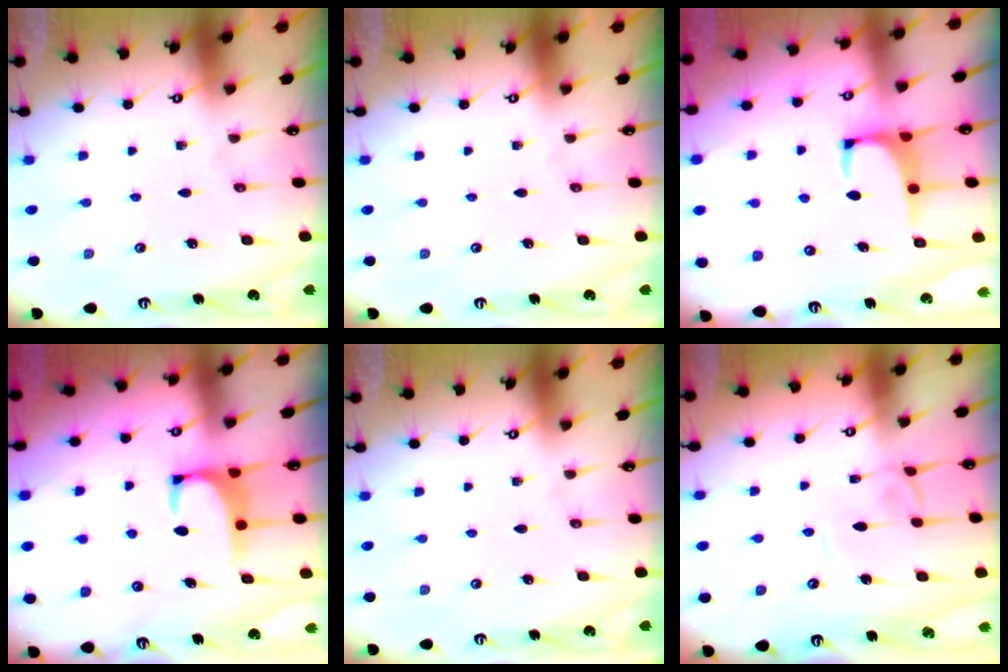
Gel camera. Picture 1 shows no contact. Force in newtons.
{"total": 0.0}
{"total": 0.9, "press": 0.6, "slide": 0.7}
{"total": 2.0, "press": 2.0, "slide": 0.3}
{"total": 0.0}
{"total": 2.7, "press": 2.7, "slide": 0.2}